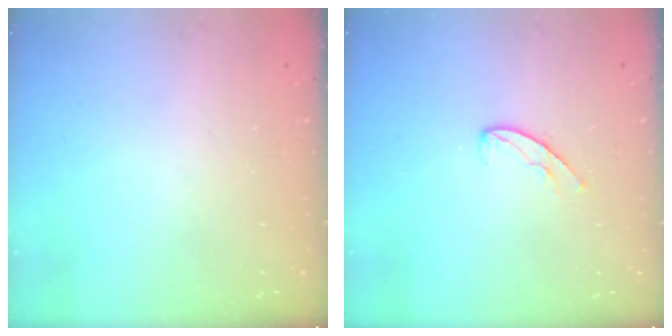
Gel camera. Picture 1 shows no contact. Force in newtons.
{"total": 6.4, "press": 6.4, "slide": 0.5}